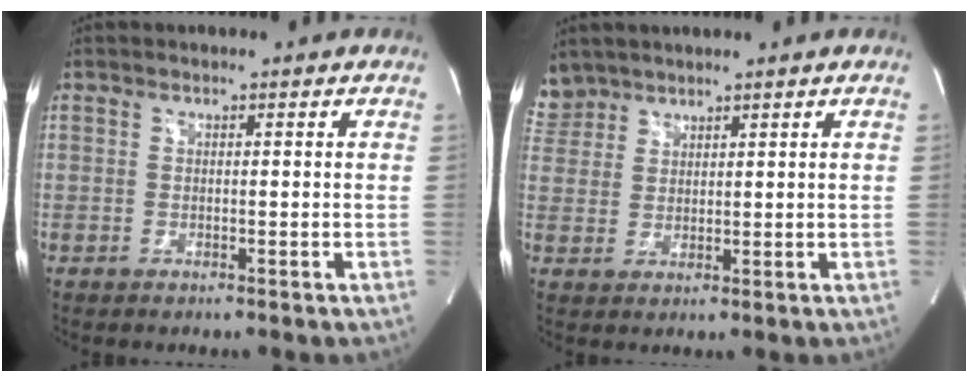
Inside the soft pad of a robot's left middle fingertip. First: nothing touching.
{"total": 4.5, "force": [3.9, 2.2, -0.3], "torque": [0.005, 0.013, 0.085]}